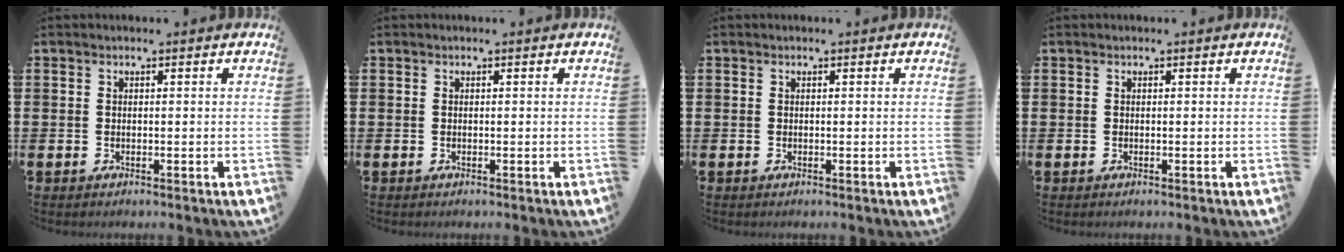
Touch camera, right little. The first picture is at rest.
{"total": 0.0}
{"total": 0.0}
{"total": 0.0}